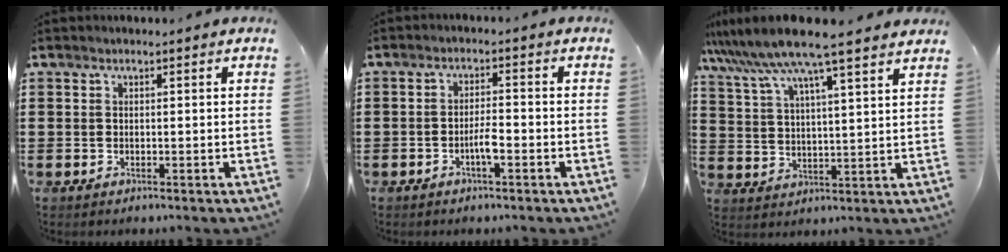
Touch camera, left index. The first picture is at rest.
{"total": 3.2, "force": [-1.4, 0.6, 2.8], "torque": [-0.057, 0.004, -0.029]}
{"total": 9.6, "force": [8.1, -0.5, 5.1], "torque": [-0.125, -0.039, 0.138]}